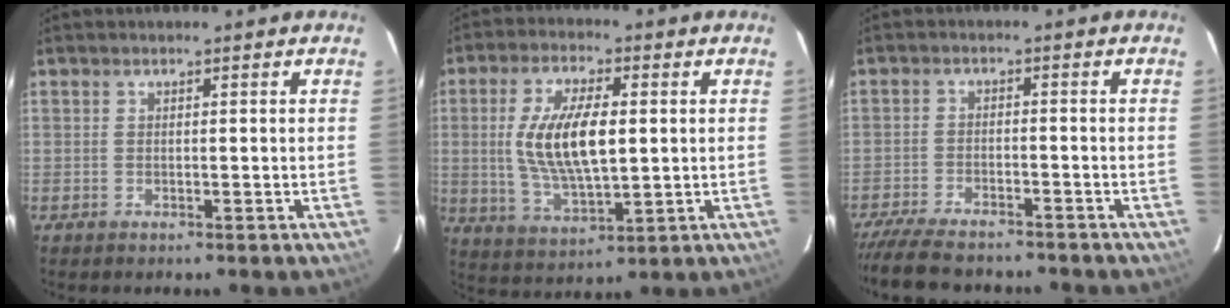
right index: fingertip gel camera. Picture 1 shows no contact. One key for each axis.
{"total": 13.4, "fx": 1.2, "fy": 5.5, "fz": 12.1, "tx": -0.232, "ty": -0.002, "tz": 0.028}
{"total": 13.7, "fx": -11.8, "fy": 3.6, "fz": 6.0, "tx": -0.139, "ty": -0.031, "tz": -0.191}